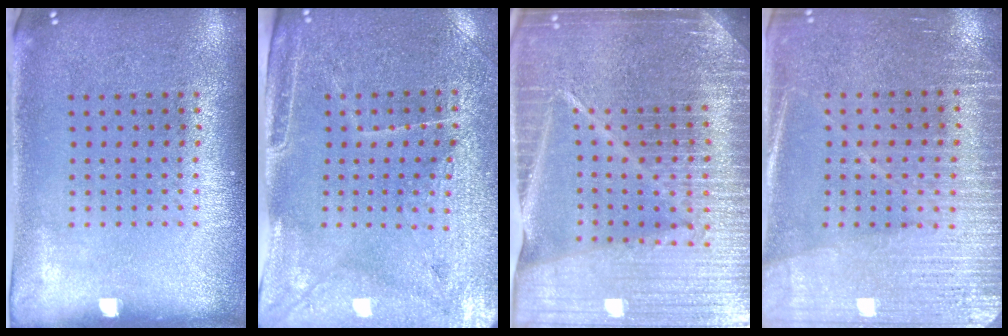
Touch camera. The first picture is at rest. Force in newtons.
{"total": 3.3, "press": 3.1, "slide": 1.1}
{"total": 6.4, "press": 5.6, "slide": 3.2}
{"total": 3.2, "press": 3.0, "slide": 1.0}